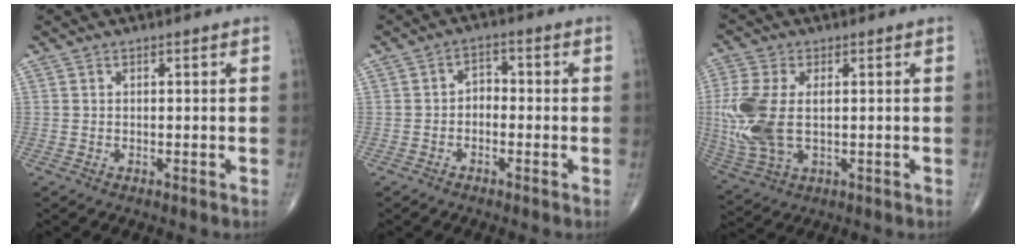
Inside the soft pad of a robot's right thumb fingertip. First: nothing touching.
{"total": 3.0, "force": [-0.8, 2.2, 1.9], "torque": [-0.016, 0.018, -0.026]}
{"total": 13.3, "force": [0.4, 7.5, 11.0], "torque": [-0.275, -0.005, 0.016]}